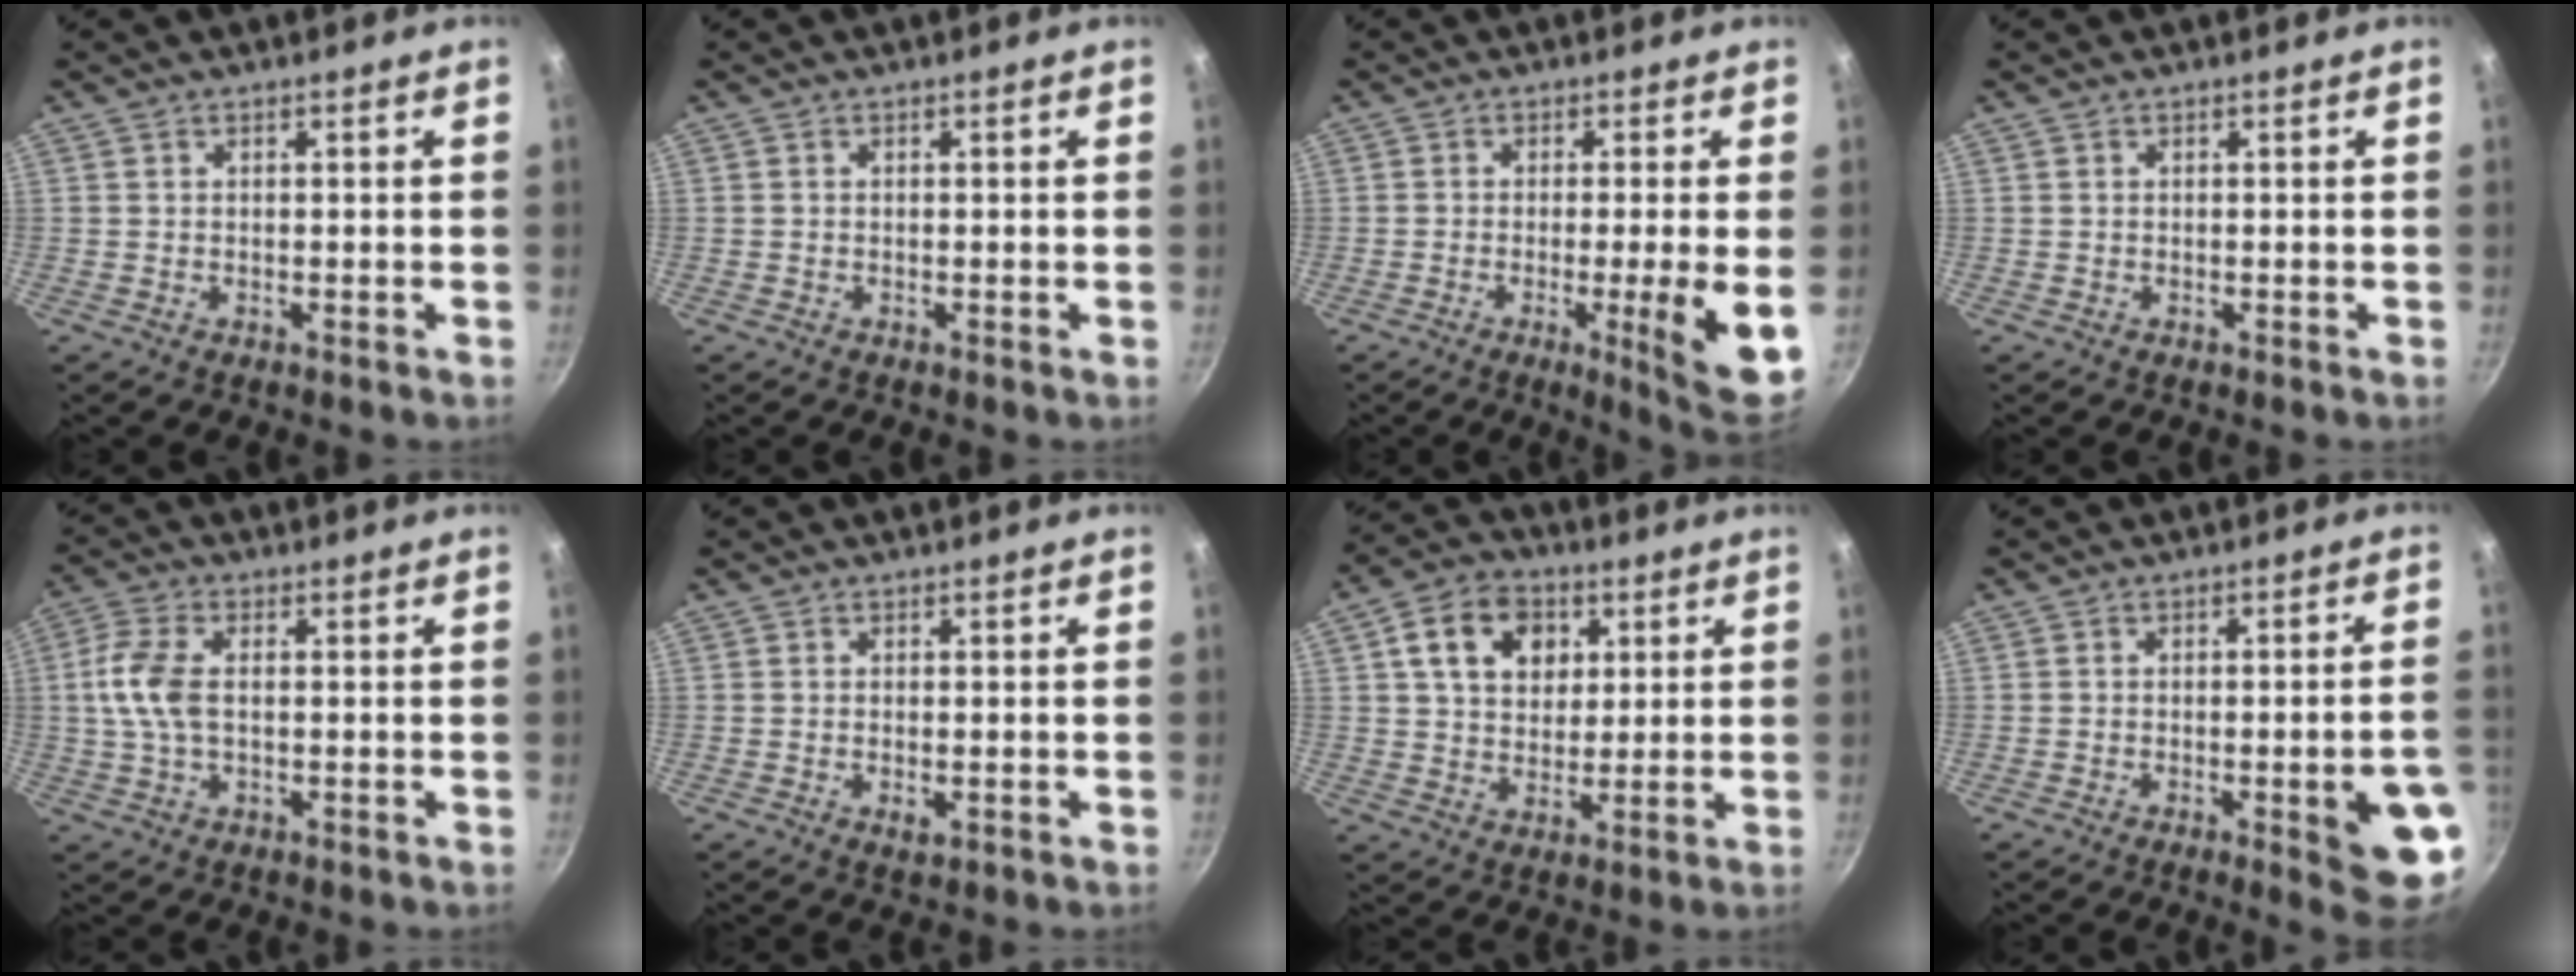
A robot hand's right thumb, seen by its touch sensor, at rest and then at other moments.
{"total": 0.0}
{"total": 9.3, "force": [-1.8, 0.5, 9.1], "torque": [-0.129, -0.007, -0.025]}
{"total": 0.0}
{"total": 7.9, "force": [0.4, 4.4, 6.5], "torque": [-0.138, 0.013, 0.002]}
{"total": 1.9, "force": [-0.5, 0.9, 1.6], "torque": [-0.031, -0.002, -0.009]}
{"total": 11.6, "force": [3.8, 8.8, 6.4], "torque": [-0.085, 0.000, 0.056]}
{"total": 11.0, "force": [-3.2, 2.6, 10.2], "torque": [-0.103, 0.014, -0.035]}